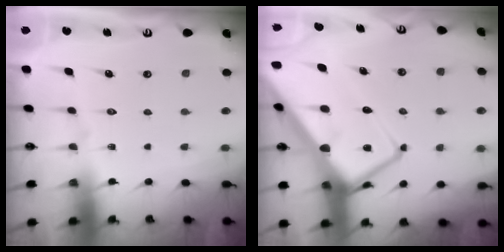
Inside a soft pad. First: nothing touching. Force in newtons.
{"total": 18.0, "press": 17.9, "slide": 1.6}